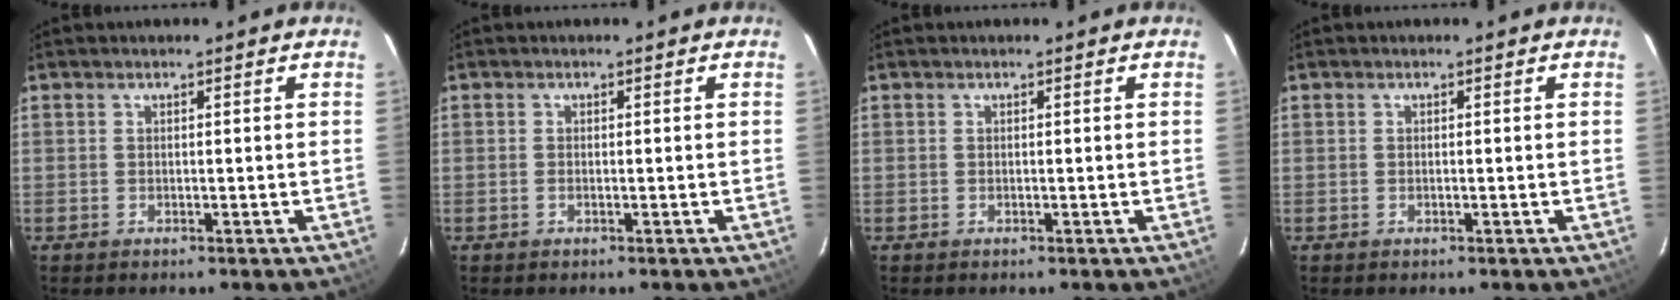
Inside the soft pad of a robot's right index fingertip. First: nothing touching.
{"total": 0.6, "force": [-0.1, 0.2, 0.5], "torque": [-0.013, 0.000, -0.003]}
{"total": 0.0}
{"total": 0.0}